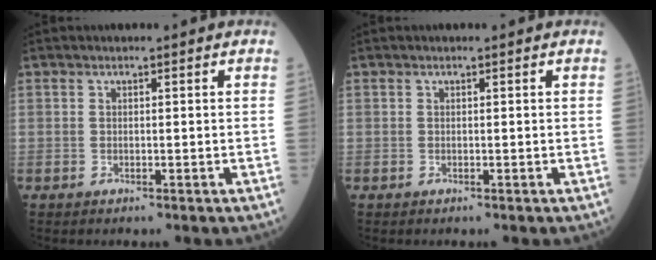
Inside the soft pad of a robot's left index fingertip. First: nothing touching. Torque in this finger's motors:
{"motor_torque": [-0.03, 0.01, 0.00, 0.00]}